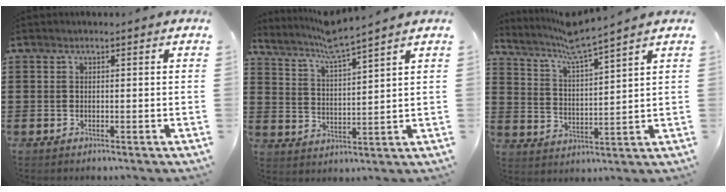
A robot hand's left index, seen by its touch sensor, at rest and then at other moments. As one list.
[{"total": 5.8, "force": [5.1, -0.7, 2.7], "torque": [-0.071, -0.029, 0.085]}, {"total": 6.4, "force": [5.6, -0.7, 3.0], "torque": [-0.080, -0.034, 0.093]}]